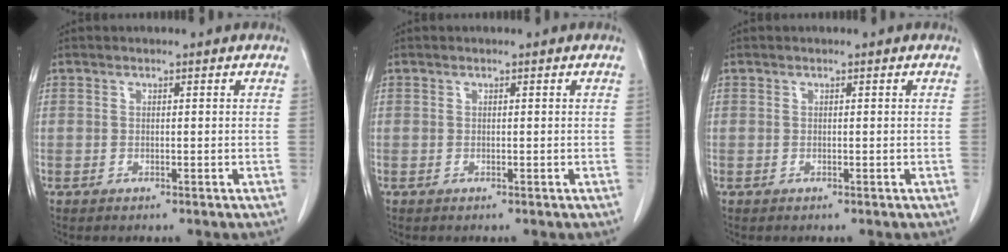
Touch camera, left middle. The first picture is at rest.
{"total": 0.0}
{"total": 0.0}